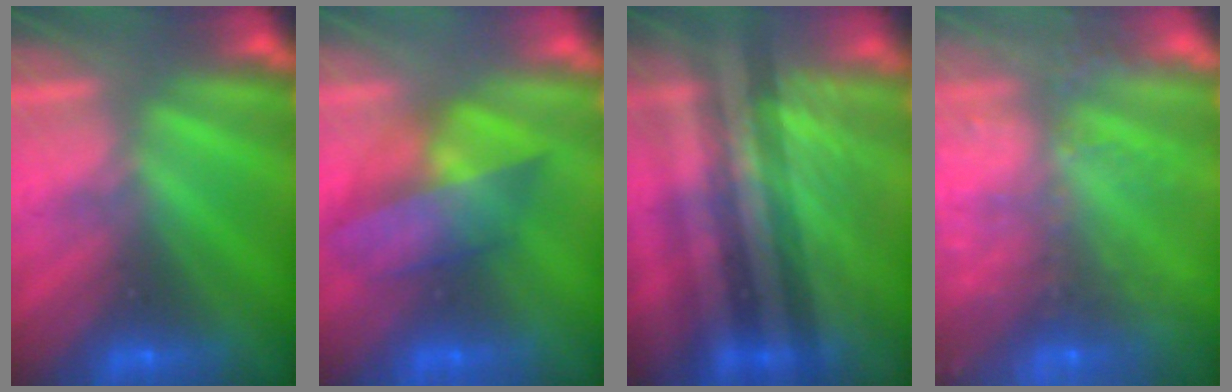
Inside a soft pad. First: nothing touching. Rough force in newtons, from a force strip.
{"total": 4.2}
{"total": 3.3}
{"total": 5.9}